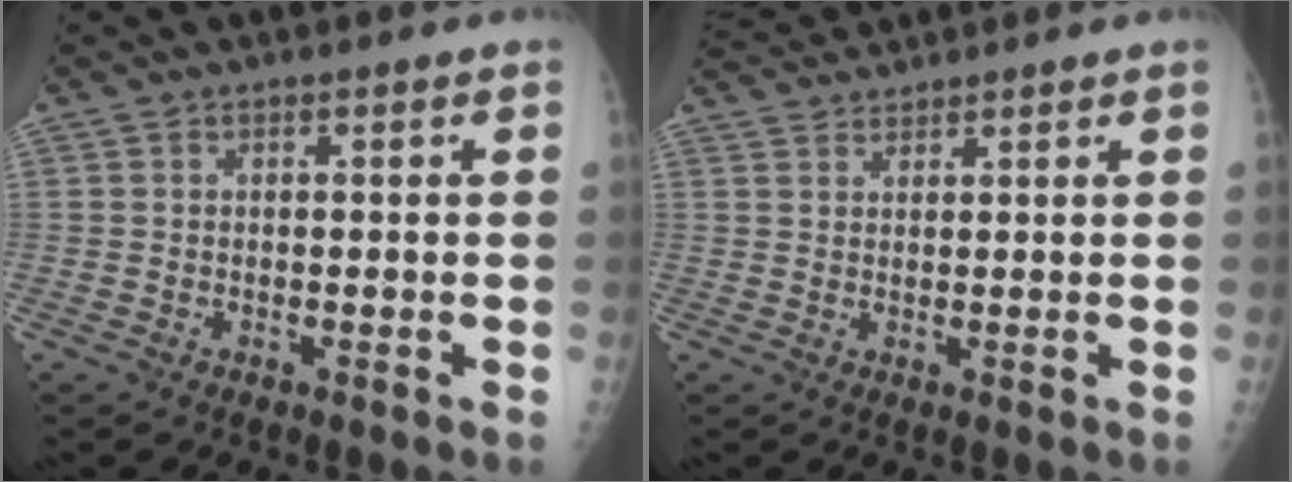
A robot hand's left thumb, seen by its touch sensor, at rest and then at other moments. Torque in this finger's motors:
{"motor_torque": [2.07, -1.85, 1.36, -1.42, 0.07]}